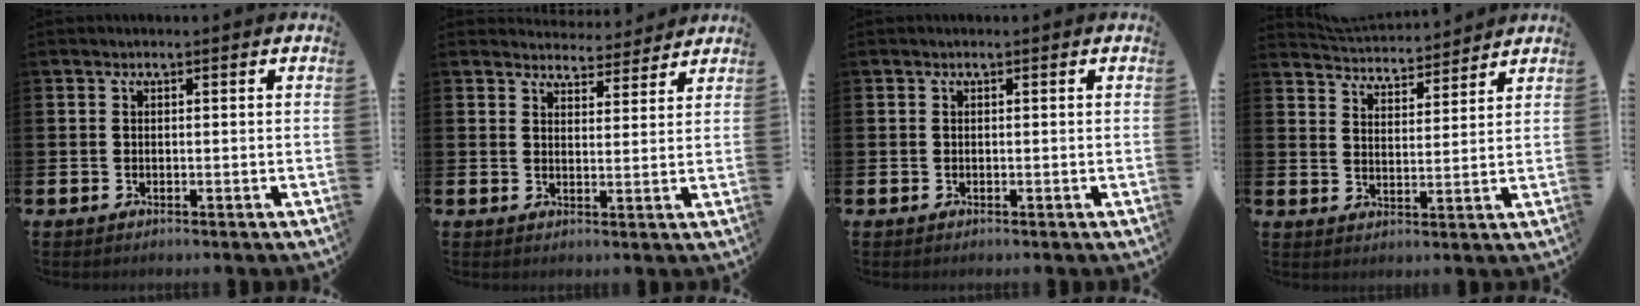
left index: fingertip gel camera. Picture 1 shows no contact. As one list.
[{"total": 3.8, "force": [3.7, 0.8, -0.2], "torque": [0.004, -0.027, 0.065]}, {"total": 0.0}, {"total": 4.4, "force": [4.4, 0.5, -0.4], "torque": [-0.014, -0.033, 0.077]}]